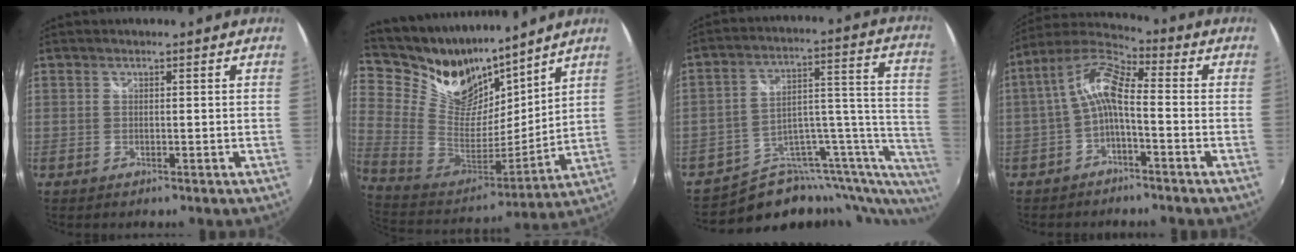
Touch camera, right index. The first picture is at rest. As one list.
[{"total": 20.7, "force": [16.4, 9.5, 8.3], "torque": [-0.204, -0.003, 0.310]}, {"total": 18.6, "force": [-14.8, 6.7, 9.0], "torque": [-0.066, 0.034, -0.232]}, {"total": 8.0, "force": [-1.1, 2.7, 7.4], "torque": [-0.165, 0.022, -0.024]}]